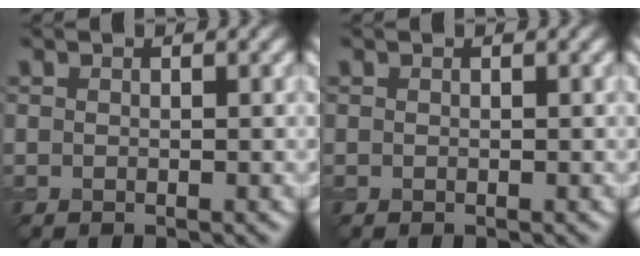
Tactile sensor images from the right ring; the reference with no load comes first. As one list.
[{"total": 0.0}]